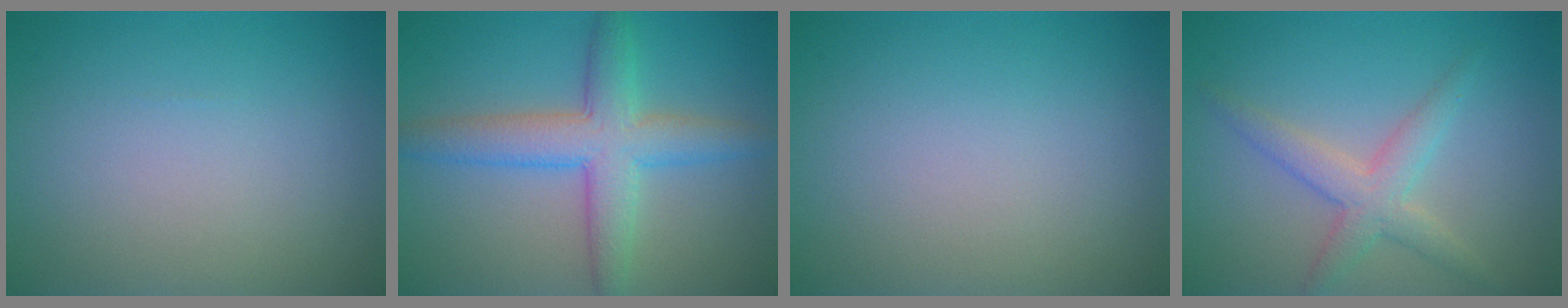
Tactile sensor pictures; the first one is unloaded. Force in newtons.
{"total": 5.6, "press": 5.6, "slide": 0.2}
{"total": 0.0}
{"total": 3.1, "press": 3.1, "slide": 0.0}